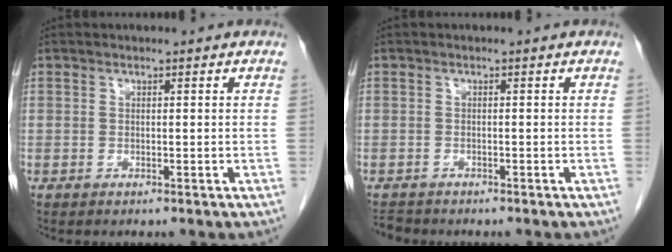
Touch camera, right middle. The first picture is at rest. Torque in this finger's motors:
{"motor_torque": [0.01, -0.01, 0.00, -0.01]}